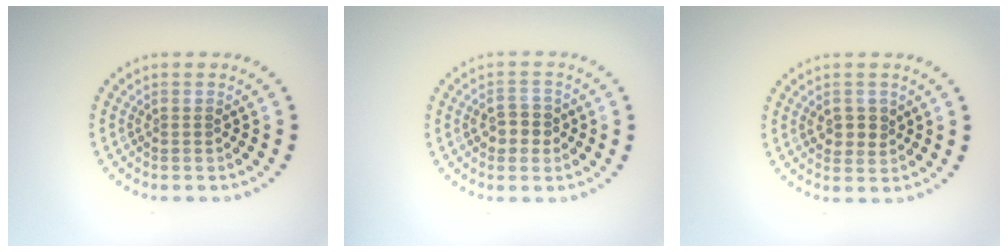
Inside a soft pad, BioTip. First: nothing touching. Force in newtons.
{"total": 2.5, "press": 2.5, "slide": 0.4}
{"total": 2.1, "press": 2.1, "slide": 0.6}